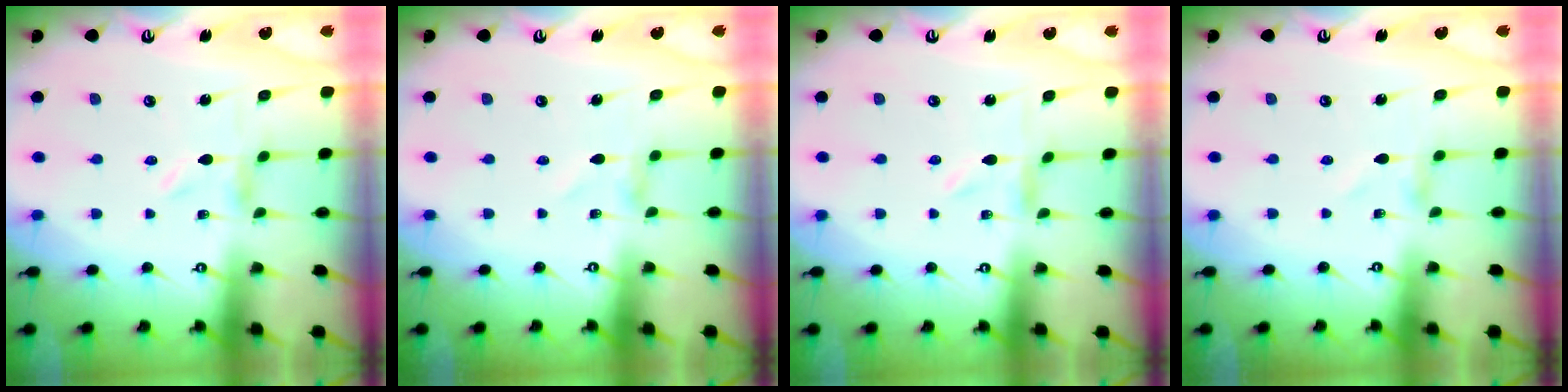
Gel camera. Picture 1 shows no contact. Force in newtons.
{"total": 0.8, "press": 0.8, "slide": 0.1}
{"total": 0.0}
{"total": 0.0}